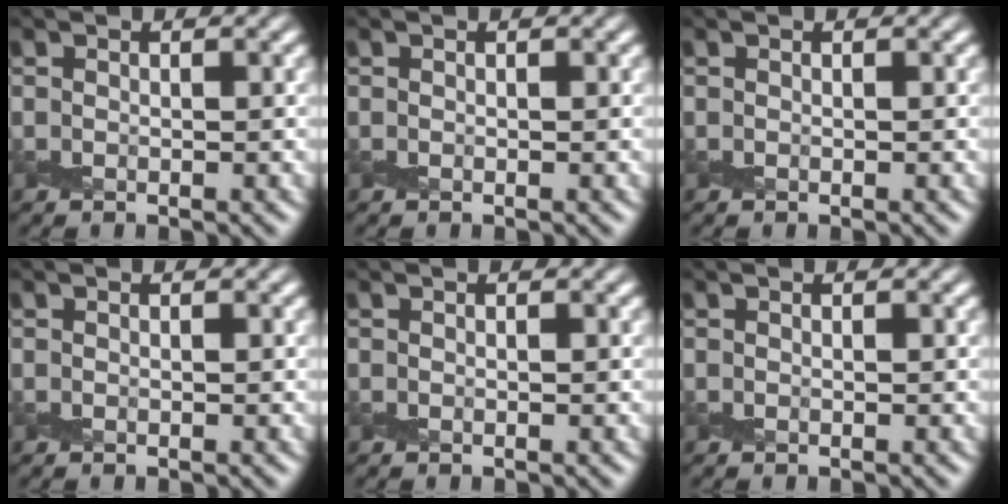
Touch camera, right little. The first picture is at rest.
{"total": 0.0}
{"total": 0.0}
{"total": 0.0}
{"total": 0.0}
{"total": 0.0}